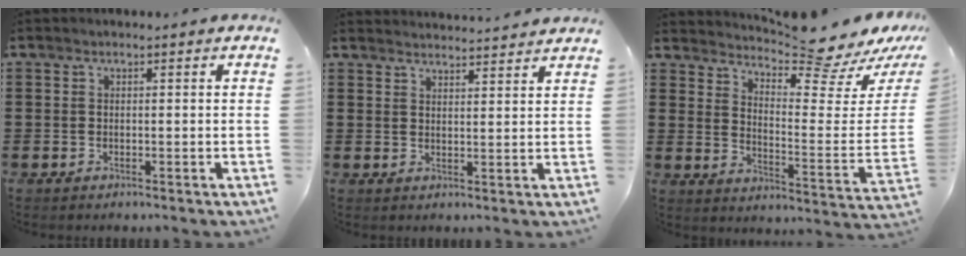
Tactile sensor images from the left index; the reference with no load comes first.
{"total": 2.9, "force": [2.8, -0.3, -0.1], "torque": [-0.006, -0.013, 0.053]}
{"total": 7.6, "force": [7.1, -0.3, 2.8], "torque": [-0.057, -0.074, 0.114]}